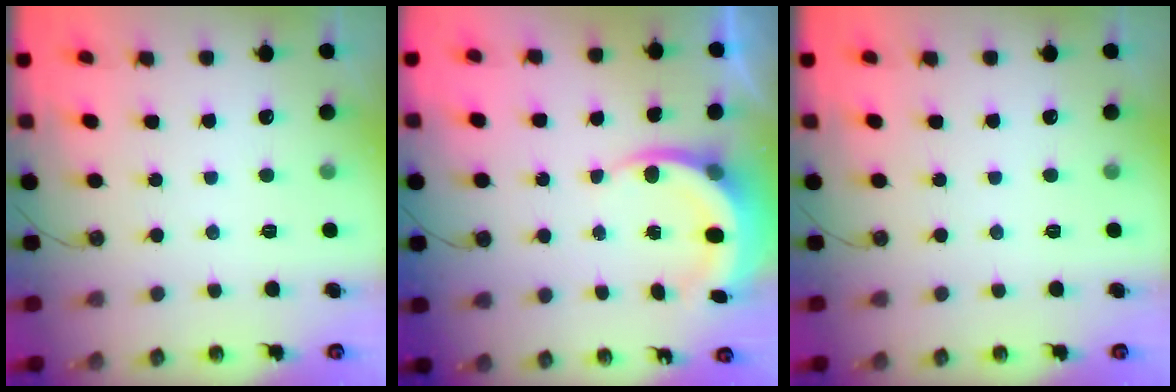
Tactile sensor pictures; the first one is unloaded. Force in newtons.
{"total": 6.5, "press": 6.4, "slide": 1.3}
{"total": 0.0}